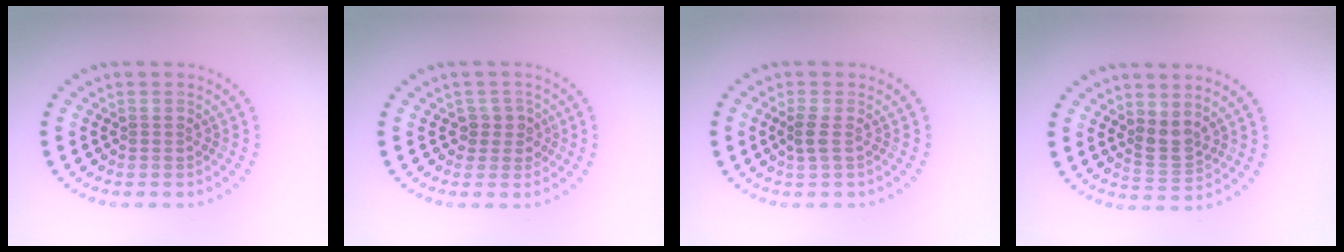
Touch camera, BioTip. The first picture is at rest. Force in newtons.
{"total": 1.7, "press": 1.4, "slide": 0.8}
{"total": 1.2, "press": 0.9, "slide": 0.7}
{"total": 2.0, "press": 1.7, "slide": 1.1}